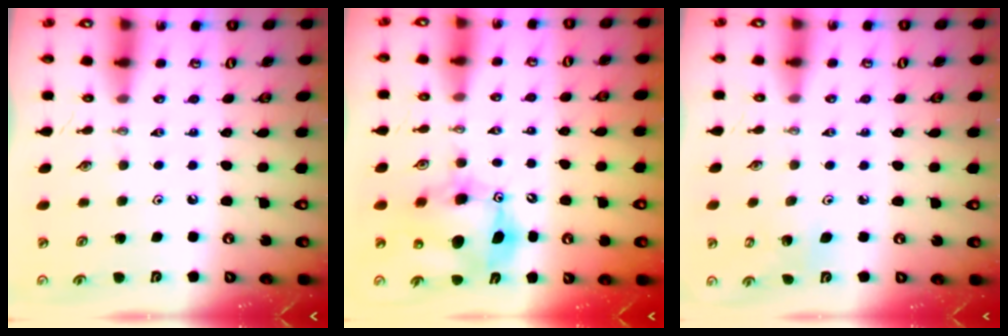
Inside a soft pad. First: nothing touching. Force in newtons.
{"total": 12.3, "press": 12.0, "slide": 2.7}
{"total": 5.1, "press": 4.7, "slide": 1.9}